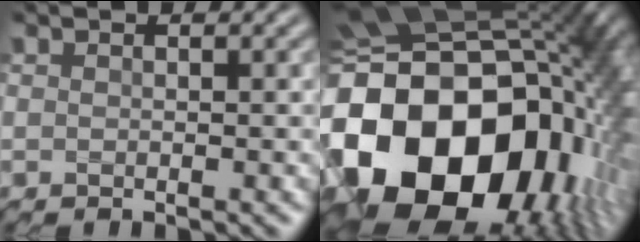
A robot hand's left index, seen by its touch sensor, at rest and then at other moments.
{"total": 19.9, "force": [-5.0, 14.4, 12.9], "torque": [-0.270, -0.014, -0.090]}